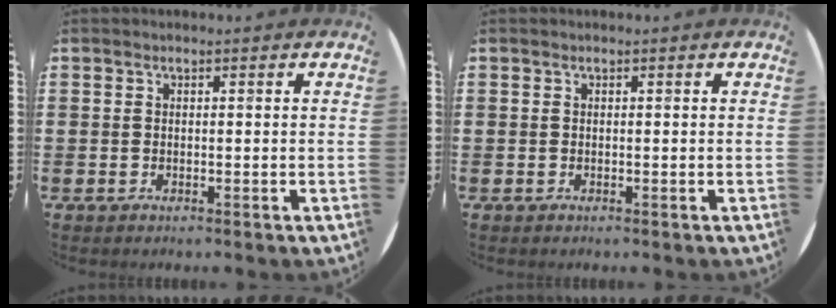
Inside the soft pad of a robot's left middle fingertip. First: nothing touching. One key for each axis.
{"total": 0.0}